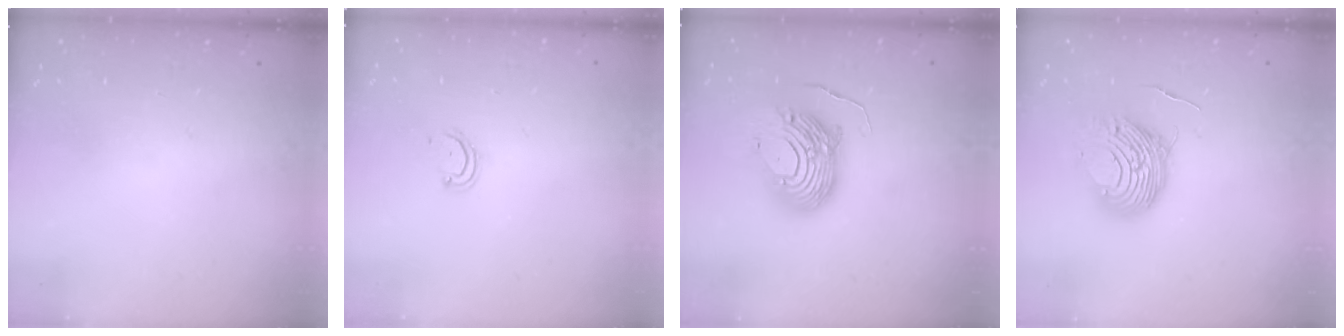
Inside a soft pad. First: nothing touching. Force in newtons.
{"total": 3.2, "press": 3.2, "slide": 0.2}
{"total": 19.1, "press": 19.0, "slide": 1.8}
{"total": 10.4, "press": 10.3, "slide": 1.0}